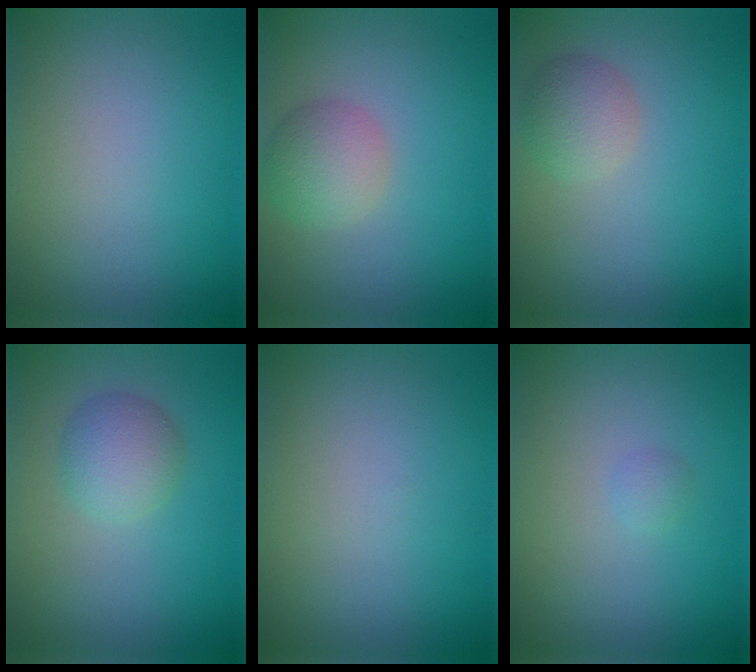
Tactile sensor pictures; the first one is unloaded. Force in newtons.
{"total": 3.4, "press": 3.4, "slide": 0.2}
{"total": 2.7, "press": 2.7, "slide": 0.1}
{"total": 3.1, "press": 3.1, "slide": 0.1}
{"total": 0.0}
{"total": 0.7, "press": 0.7, "slide": 0.0}